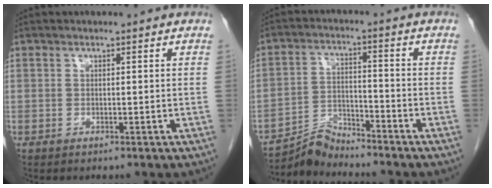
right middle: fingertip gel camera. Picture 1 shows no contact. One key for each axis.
{"total": 5.4, "fx": -5.4, "fy": 0.1, "fz": -0.5, "tx": 0.009, "ty": 0.000, "tz": -0.098}